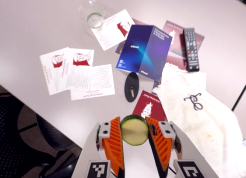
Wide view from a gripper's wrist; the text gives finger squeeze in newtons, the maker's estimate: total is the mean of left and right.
{"total": 10.7, "left": 10.6, "right": 10.9}